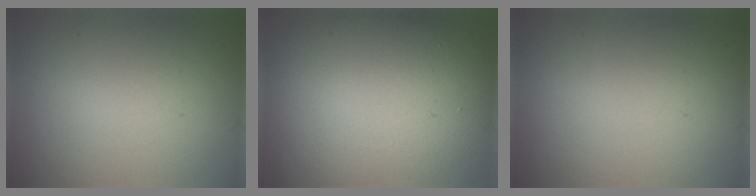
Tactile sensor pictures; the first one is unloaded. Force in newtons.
{"total": 16.0, "press": 16.0, "slide": 0.9}
{"total": 0.0}